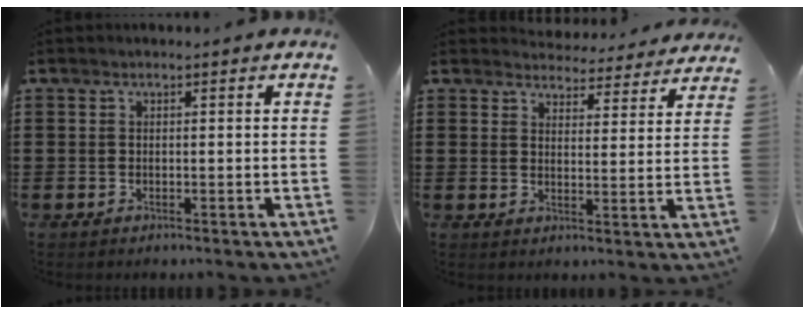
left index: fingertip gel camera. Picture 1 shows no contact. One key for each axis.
{"total": 4.4, "fx": 4.4, "fy": 0.4, "fz": 0.2, "tx": -0.015, "ty": -0.029, "tz": 0.077}